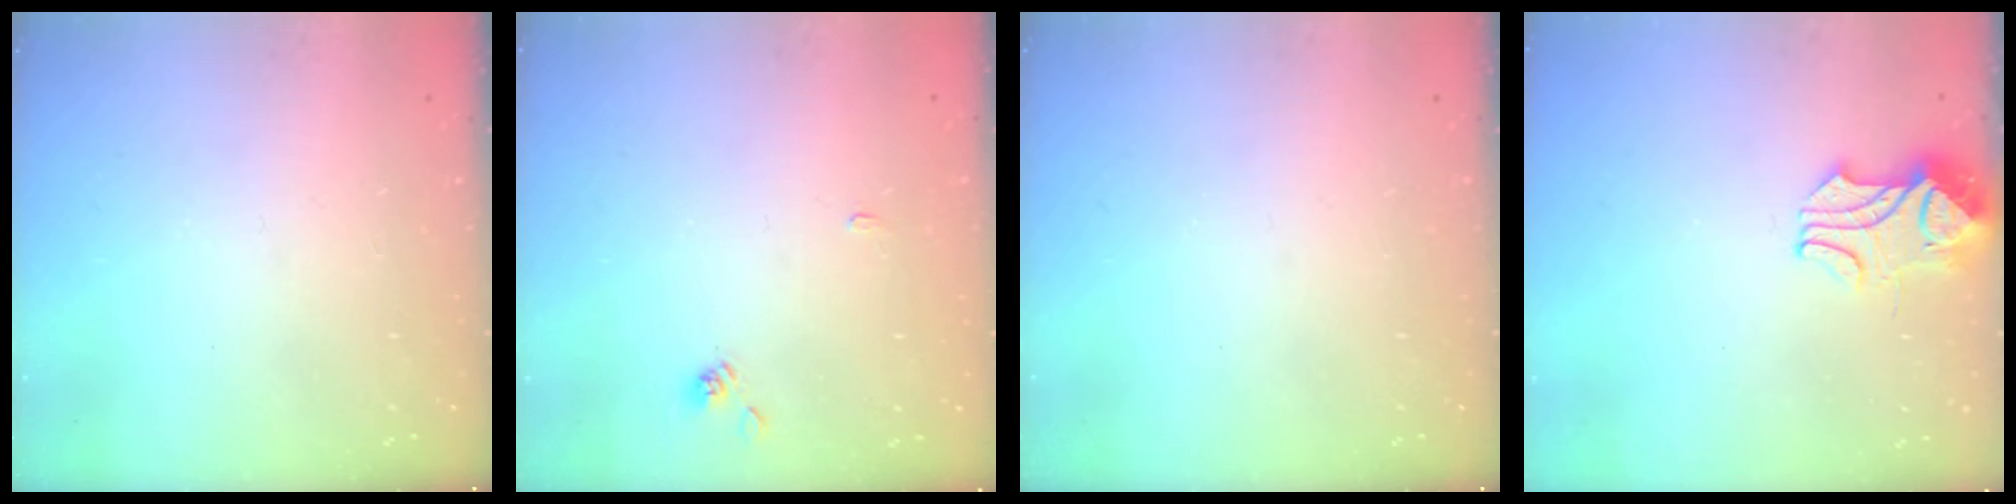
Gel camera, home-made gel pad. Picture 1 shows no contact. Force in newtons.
{"total": 2.8, "press": 2.8, "slide": 0.3}
{"total": 0.0}
{"total": 2.4, "press": 2.2, "slide": 1.0}